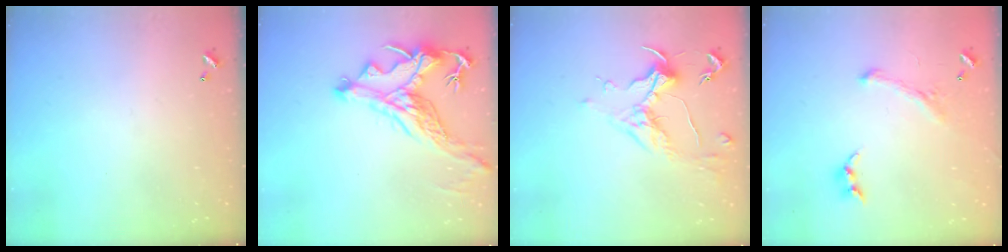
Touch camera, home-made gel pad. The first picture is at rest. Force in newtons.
{"total": 6.1, "press": 5.8, "slide": 1.8}
{"total": 0.8, "press": 0.6, "slide": 0.6}
{"total": 1.1, "press": 0.6, "slide": 1.0}